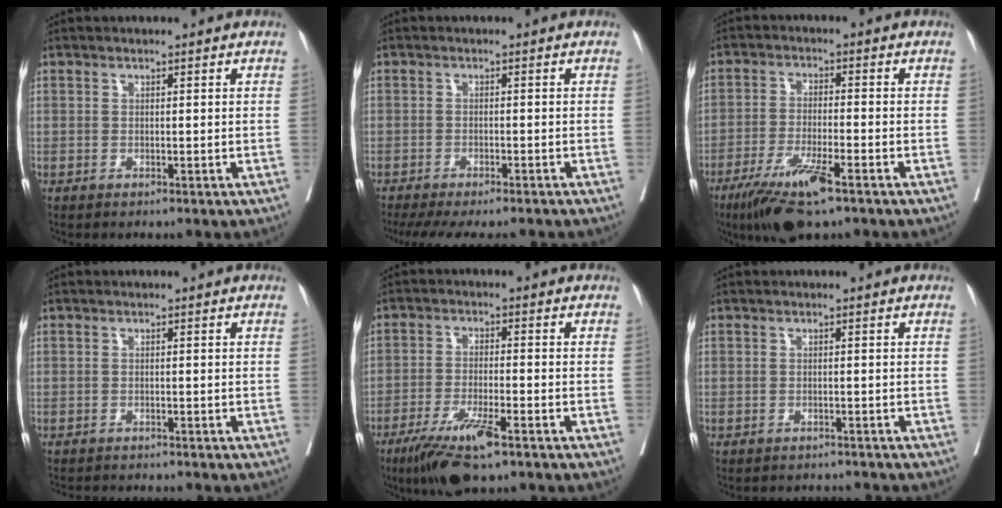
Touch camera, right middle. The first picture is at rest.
{"total": 12.4, "force": [-10.8, 2.6, 5.6], "torque": [-0.094, -0.016, -0.143]}
{"total": 9.7, "force": [-6.0, 1.2, 7.5], "torque": [-0.144, -0.024, -0.101]}
{"total": 4.7, "force": [-4.6, 0.3, 1.2], "torque": [-0.009, -0.011, -0.069]}
{"total": 8.9, "force": [-5.6, 1.2, 6.8], "torque": [-0.130, -0.021, -0.095]}
{"total": 3.4, "force": [-3.4, 0.5, -0.1], "torque": [0.006, -0.007, -0.045]}